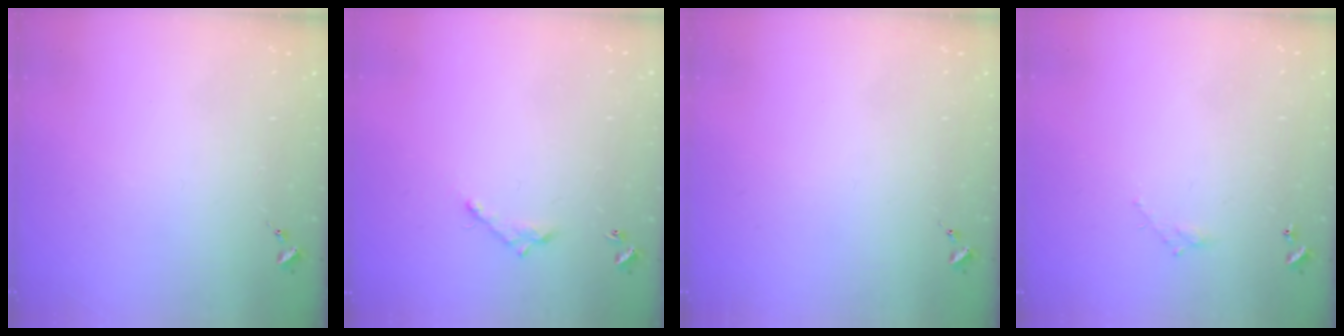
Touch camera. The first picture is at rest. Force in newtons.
{"total": 6.2, "press": 6.2, "slide": 0.4}
{"total": 0.0}
{"total": 3.5, "press": 3.5, "slide": 0.2}